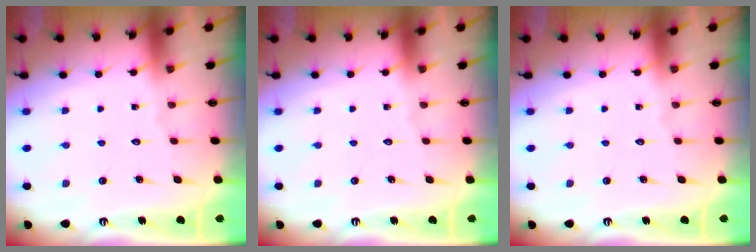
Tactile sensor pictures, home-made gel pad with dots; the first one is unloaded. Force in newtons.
{"total": 0.0}
{"total": 0.0}